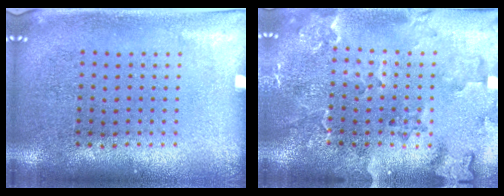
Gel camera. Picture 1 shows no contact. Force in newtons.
{"total": 2.3, "press": 2.1, "slide": 0.8}